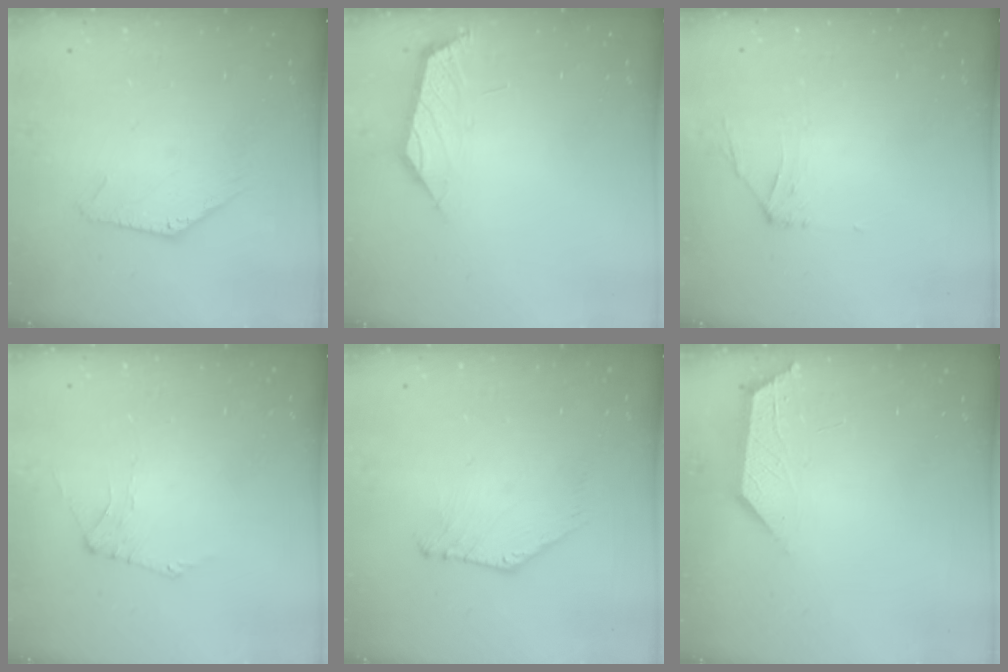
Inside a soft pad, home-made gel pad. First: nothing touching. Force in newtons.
{"total": 2.1, "press": 2.0, "slide": 0.3}
{"total": 0.7, "press": 0.6, "slide": 0.4}
{"total": 1.9, "press": 1.9, "slide": 0.5}
{"total": 1.0, "press": 1.0, "slide": 0.0}
{"total": 1.9, "press": 1.9, "slide": 0.4}